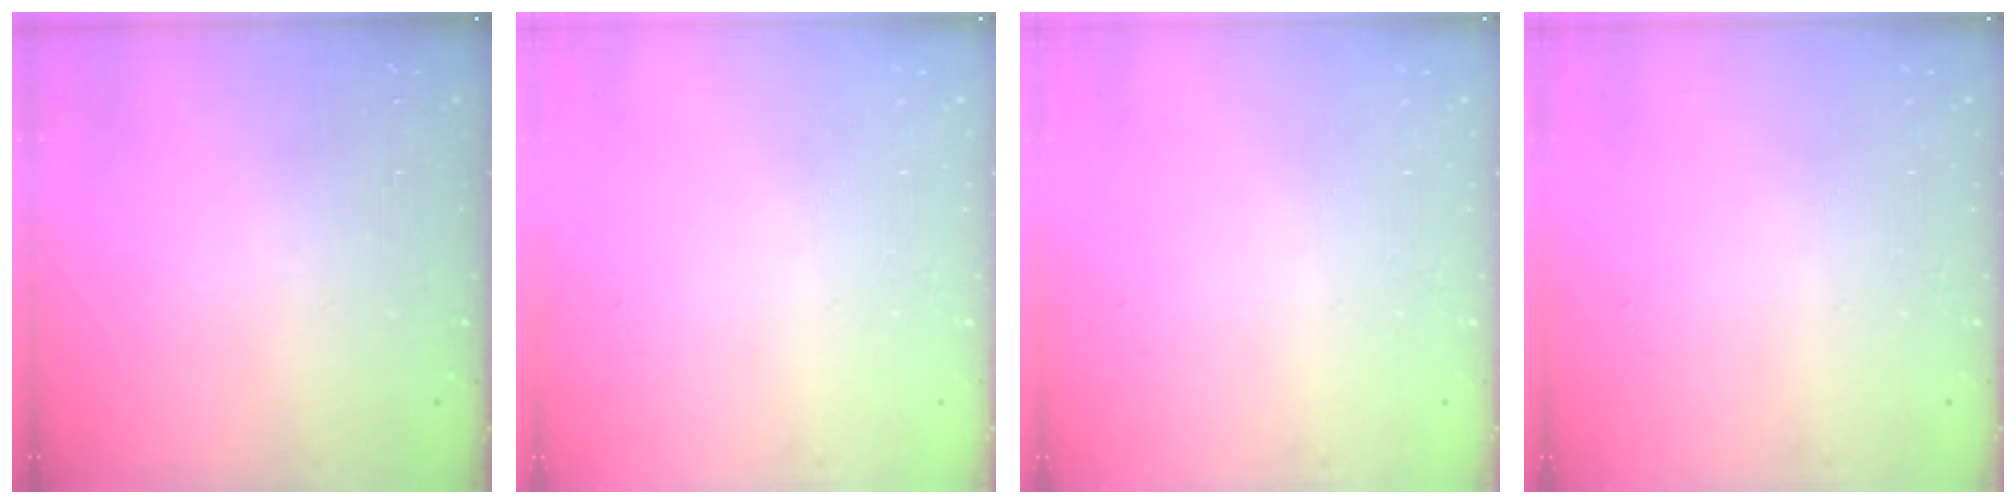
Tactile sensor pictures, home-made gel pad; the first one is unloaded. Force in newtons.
{"total": 0.0}
{"total": 0.0}
{"total": 0.0}